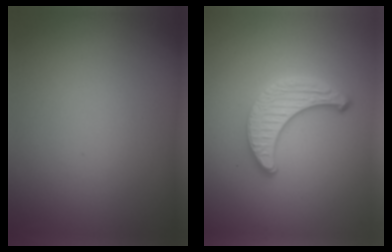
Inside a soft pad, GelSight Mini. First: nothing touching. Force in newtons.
{"total": 3.3, "press": 3.1, "slide": 1.3}